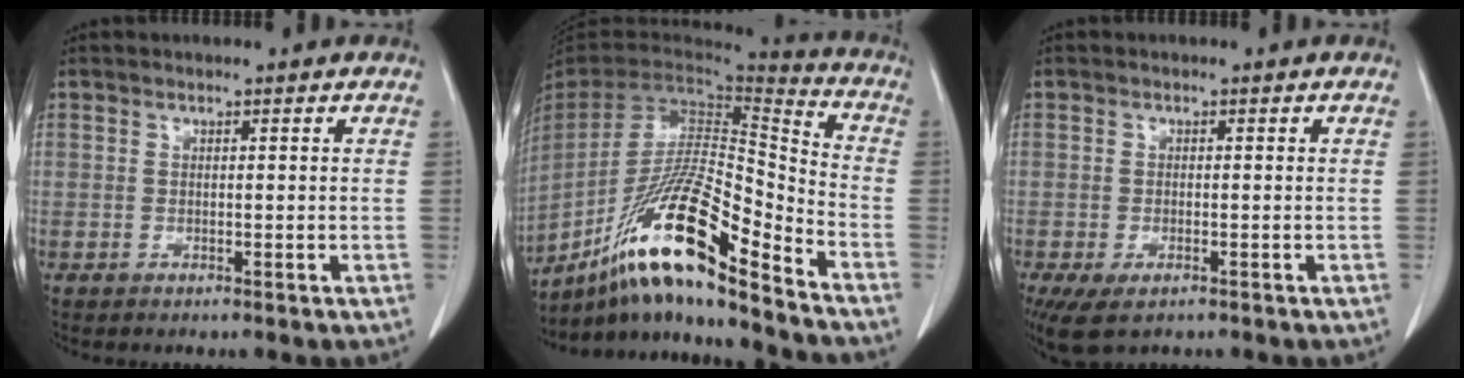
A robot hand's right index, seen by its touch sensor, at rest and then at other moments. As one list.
[{"total": 20.4, "force": [-14.0, 1.5, 14.7], "torque": [-0.300, -0.017, -0.257]}, {"total": 5.1, "force": [-3.2, 2.2, 3.3], "torque": [-0.062, -0.012, -0.050]}]